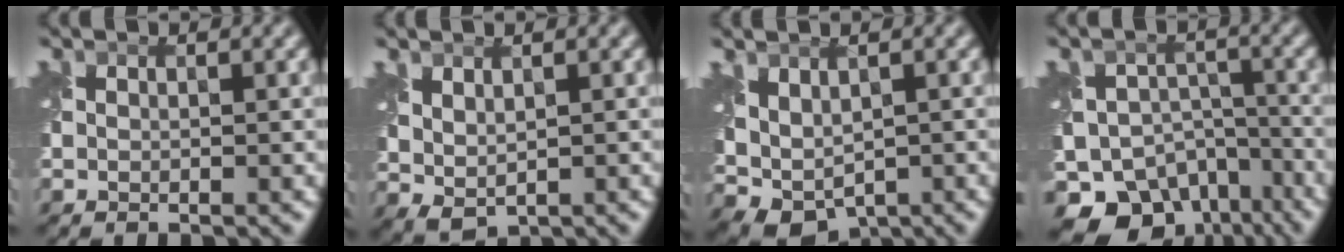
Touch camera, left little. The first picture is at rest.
{"total": 2.1, "force": [1.0, 1.2, 1.4], "torque": [-0.033, -0.002, 0.027]}
{"total": 5.0, "force": [0.8, 3.3, 3.6], "torque": [-0.074, -0.014, 0.027]}
{"total": 12.5, "force": [-9.0, 7.4, 4.5], "torque": [-0.068, -0.010, -0.125]}